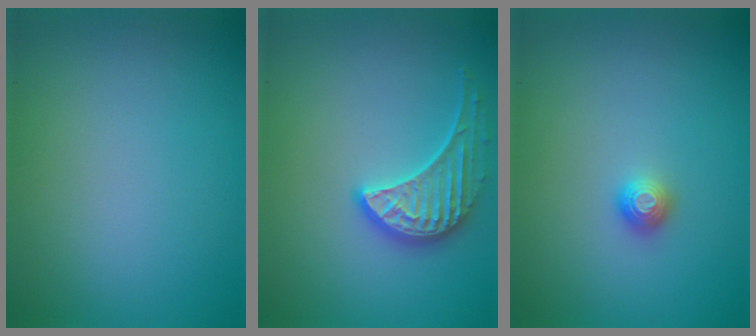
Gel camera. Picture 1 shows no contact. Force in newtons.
{"total": 3.3, "press": 3.1, "slide": 1.2}
{"total": 1.1, "press": 1.0, "slide": 0.4}